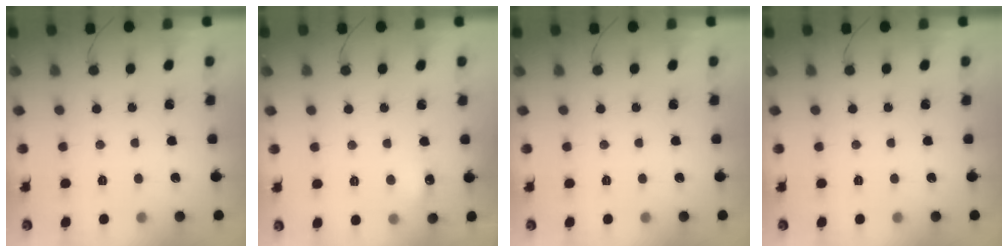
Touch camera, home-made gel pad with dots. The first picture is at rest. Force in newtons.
{"total": 6.5, "press": 6.2, "slide": 1.9}
{"total": 0.0}
{"total": 0.0}